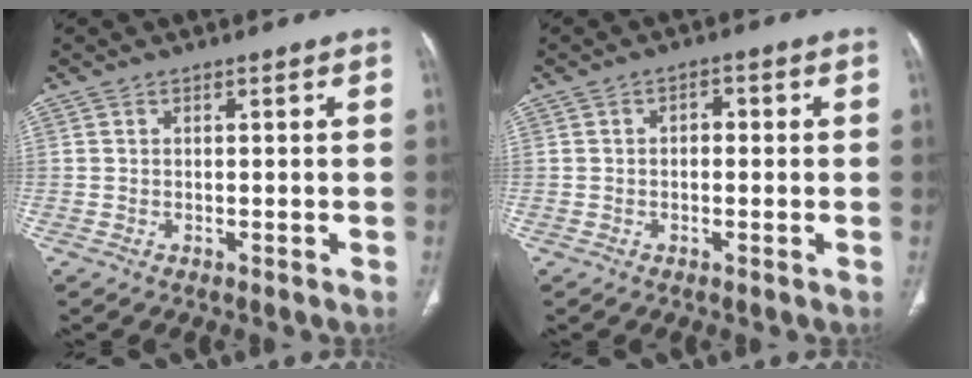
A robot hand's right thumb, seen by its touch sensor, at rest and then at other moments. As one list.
[{"total": 2.1, "force": [0.1, 1.4, 1.6], "torque": [-0.017, 0.008, -0.004]}]